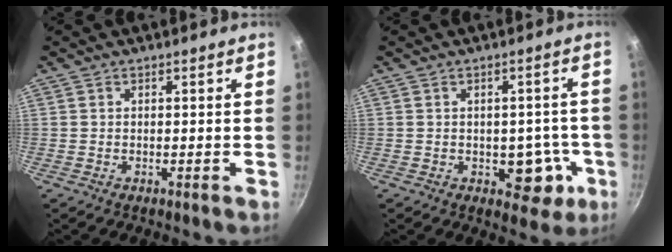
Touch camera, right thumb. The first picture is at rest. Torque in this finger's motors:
{"motor_torque": [0.95, 0.71, 0.59, -0.28, 0.05]}